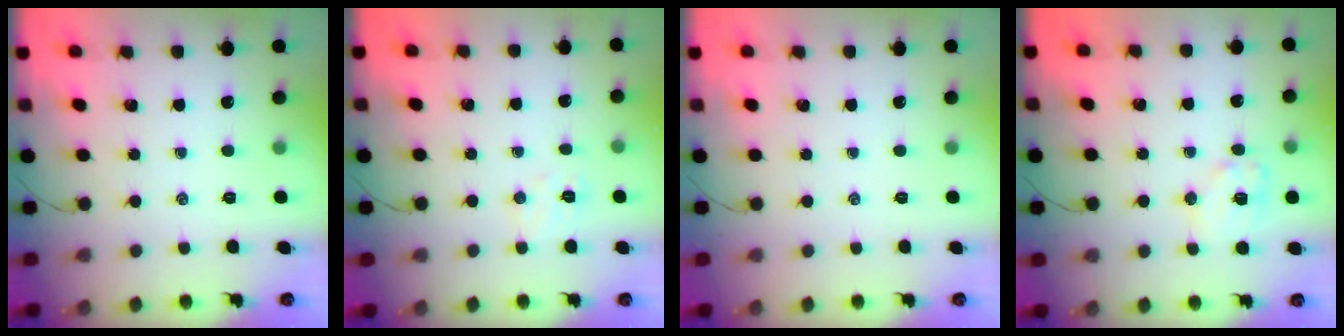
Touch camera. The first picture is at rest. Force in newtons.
{"total": 5.4, "press": 5.3, "slide": 1.1}
{"total": 0.0}
{"total": 9.0, "press": 9.0, "slide": 1.2}